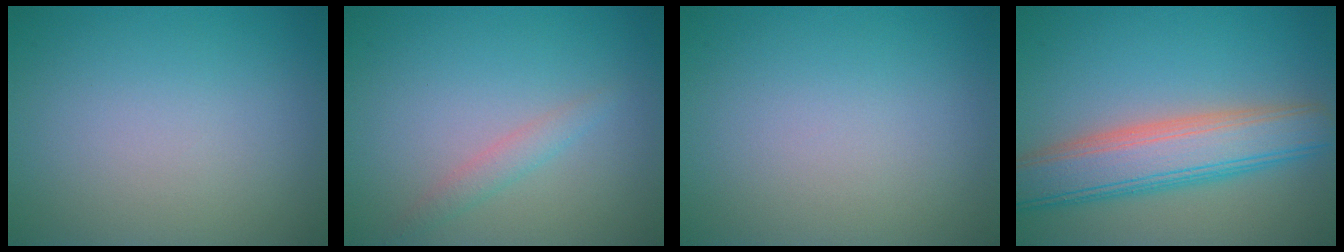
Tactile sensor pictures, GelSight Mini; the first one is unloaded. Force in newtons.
{"total": 1.0, "press": 1.0, "slide": 0.1}
{"total": 0.0}
{"total": 7.3, "press": 7.2, "slide": 0.7}